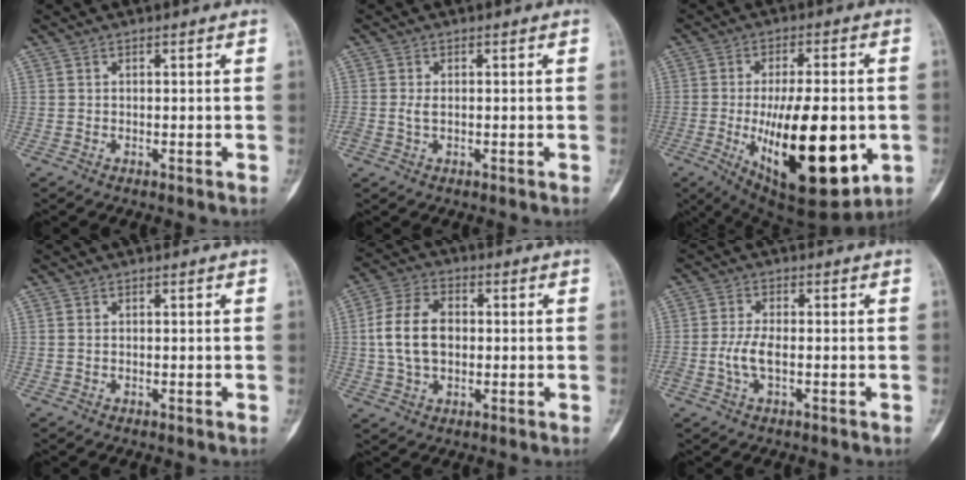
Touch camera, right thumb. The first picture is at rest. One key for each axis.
{"total": 1.7, "fx": 0.0, "fy": 1.0, "fz": 1.3, "tx": -0.030, "ty": -0.001, "tz": 0.001}
{"total": 23.1, "fx": -4.6, "fy": 9.1, "fz": 20.7, "tx": -0.319, "ty": -0.018, "tz": -0.048}
{"total": 0.5, "fx": 0.0, "fy": 0.3, "fz": 0.4, "tx": -0.011, "ty": 0.002, "tz": 0.002}
{"total": 10.7, "fx": 0.3, "fy": 7.1, "fz": 8.0, "tx": -0.146, "ty": 0.016, "tz": 0.004}
{"total": 4.6, "fx": -0.9, "fy": 1.9, "fz": 4.1, "tx": -0.094, "ty": 0.006, "tz": -0.019}